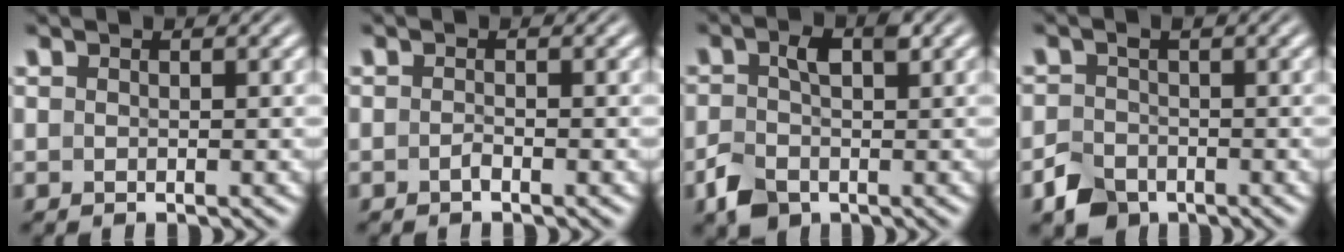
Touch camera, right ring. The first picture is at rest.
{"total": 0.8, "force": [-0.7, -0.2, 0.2], "torque": [-0.004, 0.001, -0.015]}
{"total": 3.4, "force": [-1.2, 2.0, 2.4], "torque": [-0.047, -0.010, -0.013]}
{"total": 2.6, "force": [-2.2, 1.3, 0.5], "torque": [-0.004, -0.015, -0.038]}